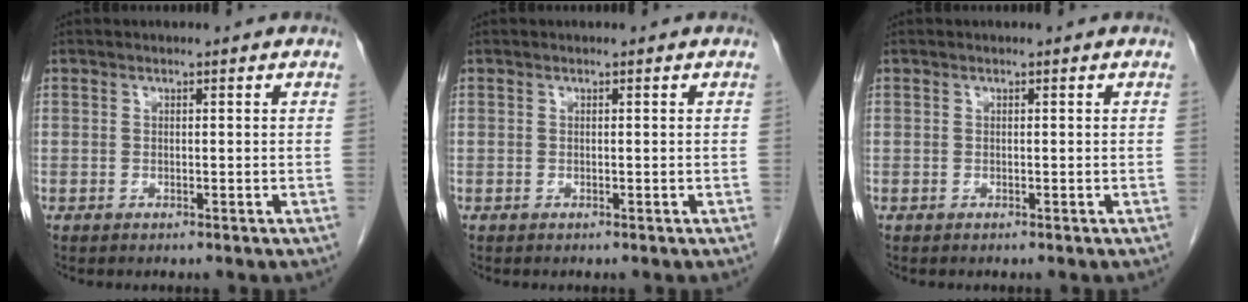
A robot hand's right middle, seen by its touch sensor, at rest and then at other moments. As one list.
[{"total": 0.0}, {"total": 0.0}]